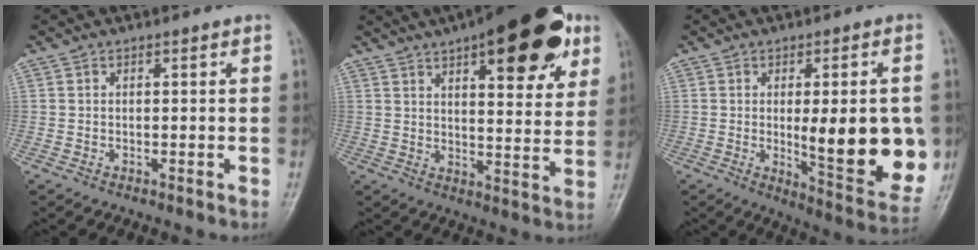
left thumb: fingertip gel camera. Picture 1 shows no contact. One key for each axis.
{"total": 22.0, "fx": 11.5, "fy": 8.0, "fz": 16.9, "tx": -0.202, "ty": -0.021, "tz": 0.159}
{"total": 18.6, "fx": -0.7, "fy": 5.8, "fz": 17.6, "tx": -0.211, "ty": -0.031, "tz": 0.006}